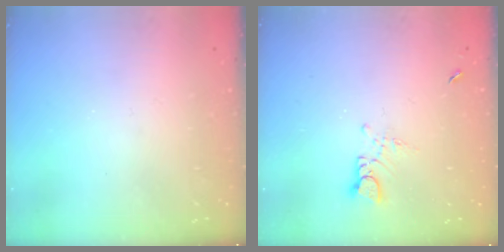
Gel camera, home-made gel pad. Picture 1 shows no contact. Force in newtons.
{"total": 3.2, "press": 3.1, "slide": 0.3}